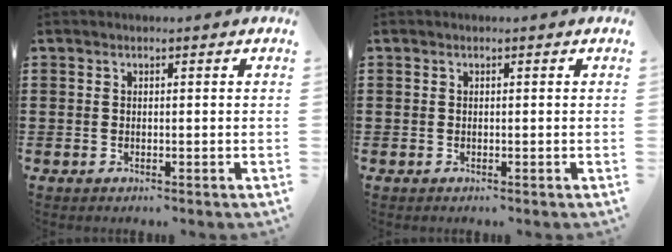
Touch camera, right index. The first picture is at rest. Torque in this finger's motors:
{"motor_torque": [0.02, 0.49, -0.94, -0.21]}